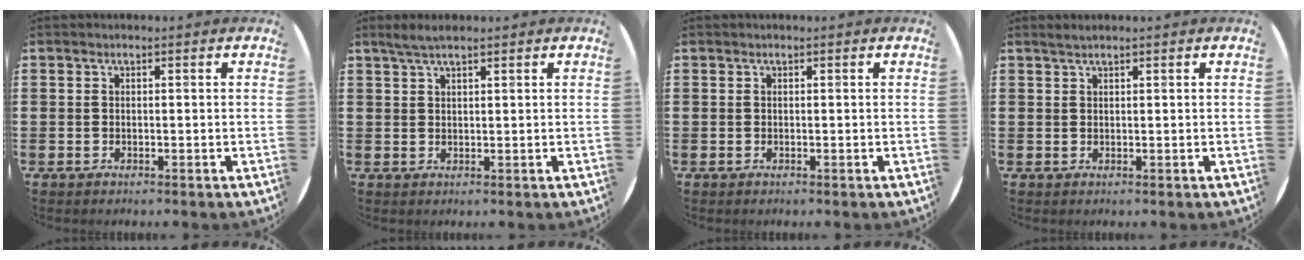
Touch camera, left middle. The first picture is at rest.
{"total": 2.3, "force": [1.8, 0.3, 1.3], "torque": [-0.028, 0.004, 0.033]}
{"total": 0.0}
{"total": 0.8, "force": [0.8, -0.1, 0.3], "torque": [-0.007, 0.000, 0.015]}